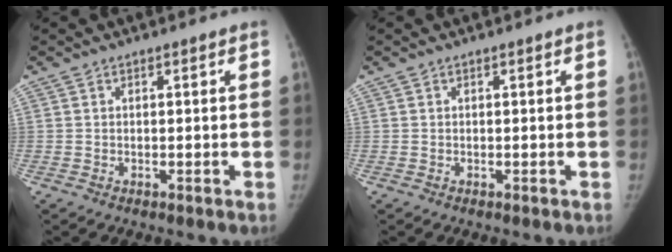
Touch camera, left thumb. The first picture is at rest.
{"total": 0.0}